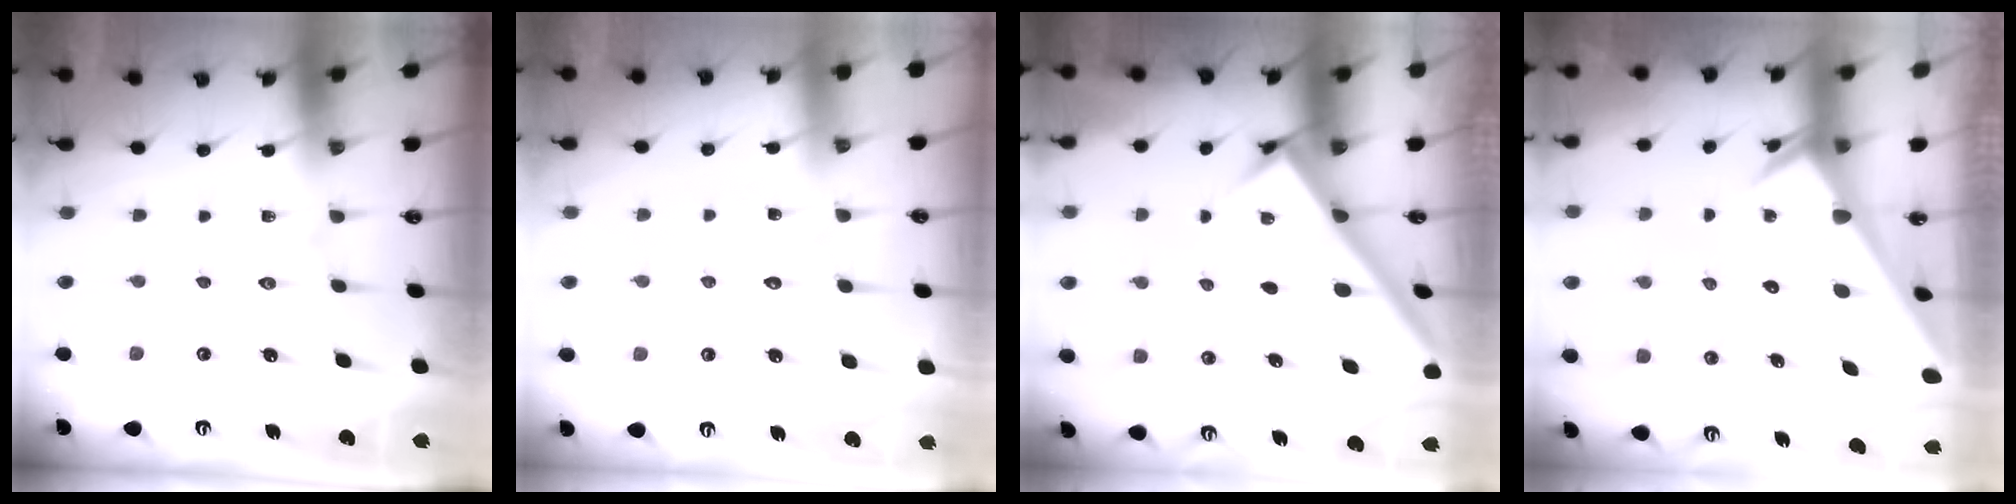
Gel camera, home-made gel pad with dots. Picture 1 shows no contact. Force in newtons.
{"total": 2.7, "press": 2.7, "slide": 0.2}
{"total": 2.7, "press": 2.6, "slide": 0.3}
{"total": 2.6, "press": 2.6, "slide": 0.1}